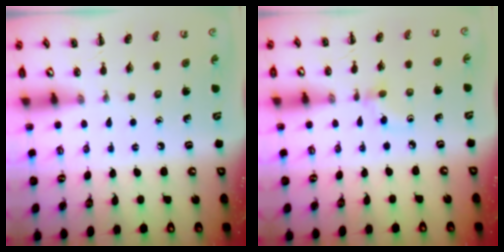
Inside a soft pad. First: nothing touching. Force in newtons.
{"total": 2.6, "press": 2.4, "slide": 1.1}